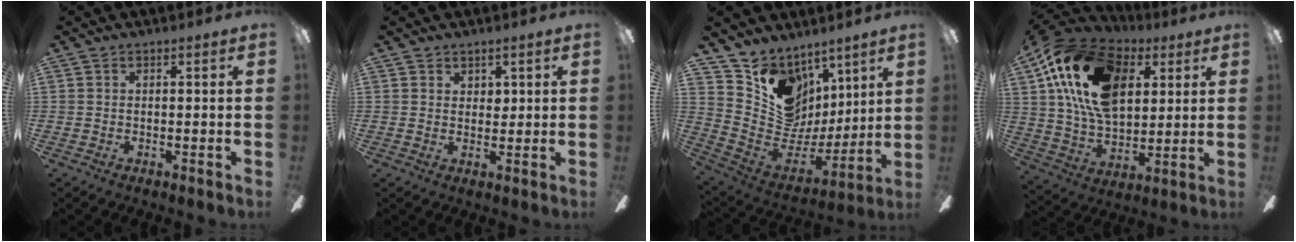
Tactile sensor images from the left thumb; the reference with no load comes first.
{"total": 2.6, "force": [1.7, 1.9, 0.5], "torque": [0.004, -0.004, 0.029]}
{"total": 13.7, "force": [6.2, 11.4, 4.3], "torque": [-0.074, -0.054, 0.132]}
{"total": 23.9, "force": [8.9, 15.3, 16.1], "torque": [-0.324, -0.013, 0.153]}